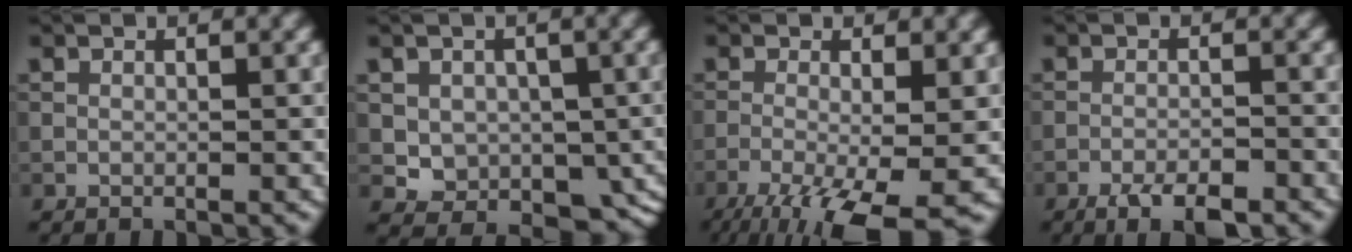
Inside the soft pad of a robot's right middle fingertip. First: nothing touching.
{"total": 7.9, "force": [-1.2, 6.8, 3.7], "torque": [-0.036, -0.010, -0.013]}
{"total": 9.3, "force": [-4.9, 2.7, 7.4], "torque": [-0.134, -0.028, -0.083]}
{"total": 4.1, "force": [-2.9, 1.0, 2.7], "torque": [-0.049, -0.003, -0.048]}